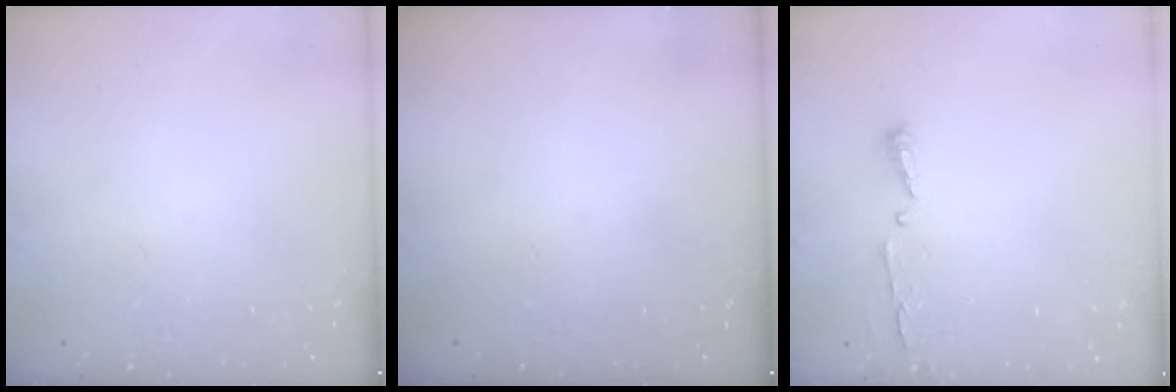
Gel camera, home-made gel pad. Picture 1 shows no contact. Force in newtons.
{"total": 0.0}
{"total": 3.7, "press": 3.7, "slide": 0.5}